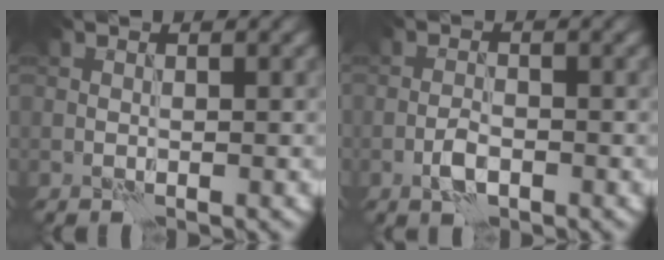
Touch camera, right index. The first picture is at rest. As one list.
[{"total": 2.0, "force": [-1.0, 0.9, 1.5], "torque": [-0.028, 0.002, -0.024]}]